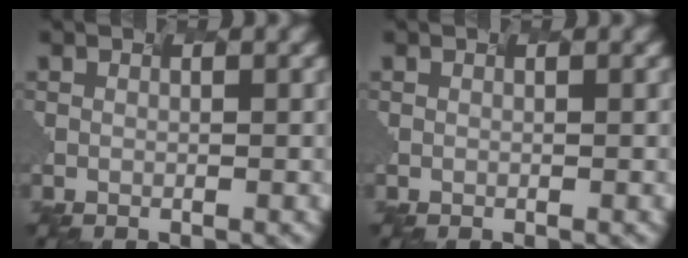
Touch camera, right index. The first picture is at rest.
{"total": 0.0}